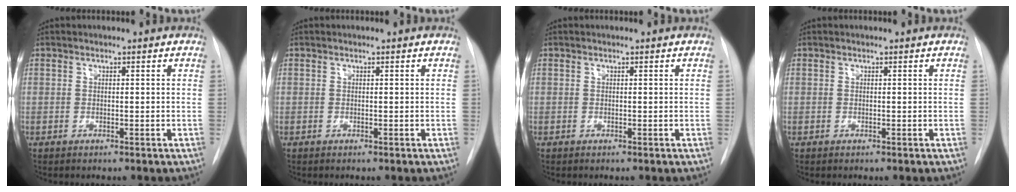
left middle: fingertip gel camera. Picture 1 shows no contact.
{"total": 0.0}
{"total": 0.0}
{"total": 0.0}